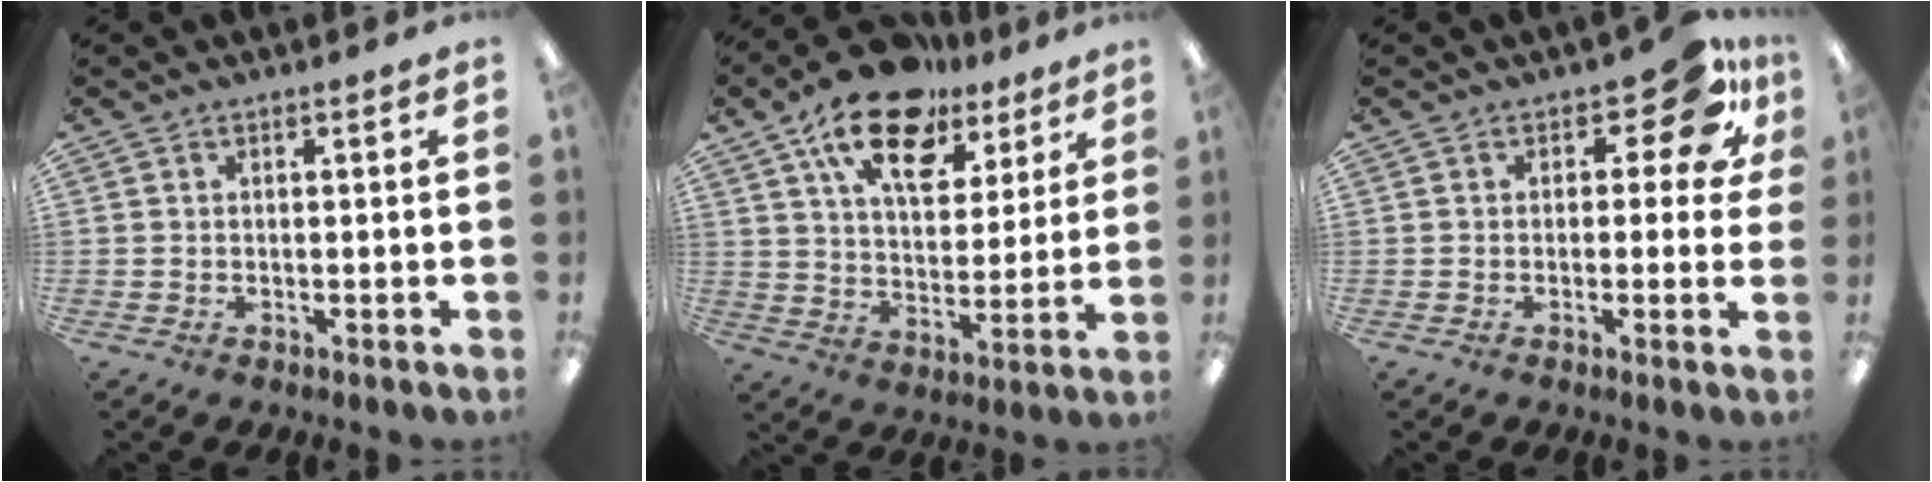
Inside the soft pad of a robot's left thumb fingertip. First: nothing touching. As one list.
[{"total": 17.7, "force": [11.5, 9.1, 9.9], "torque": [-0.162, -0.055, 0.202]}, {"total": 9.5, "force": [4.8, 4.6, 6.8], "torque": [-0.081, -0.023, 0.080]}]